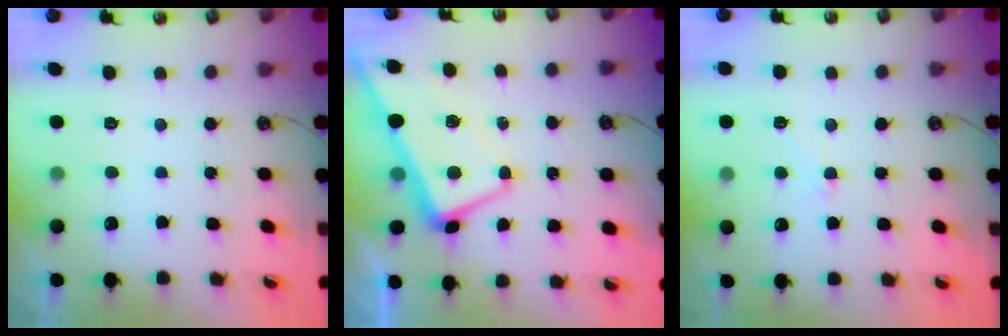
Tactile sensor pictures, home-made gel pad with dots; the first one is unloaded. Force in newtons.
{"total": 1.2, "press": 1.0, "slide": 0.7}
{"total": 1.3, "press": 1.2, "slide": 0.6}